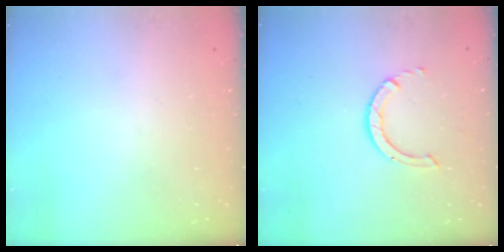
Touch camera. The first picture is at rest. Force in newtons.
{"total": 3.5, "press": 3.5, "slide": 0.3}